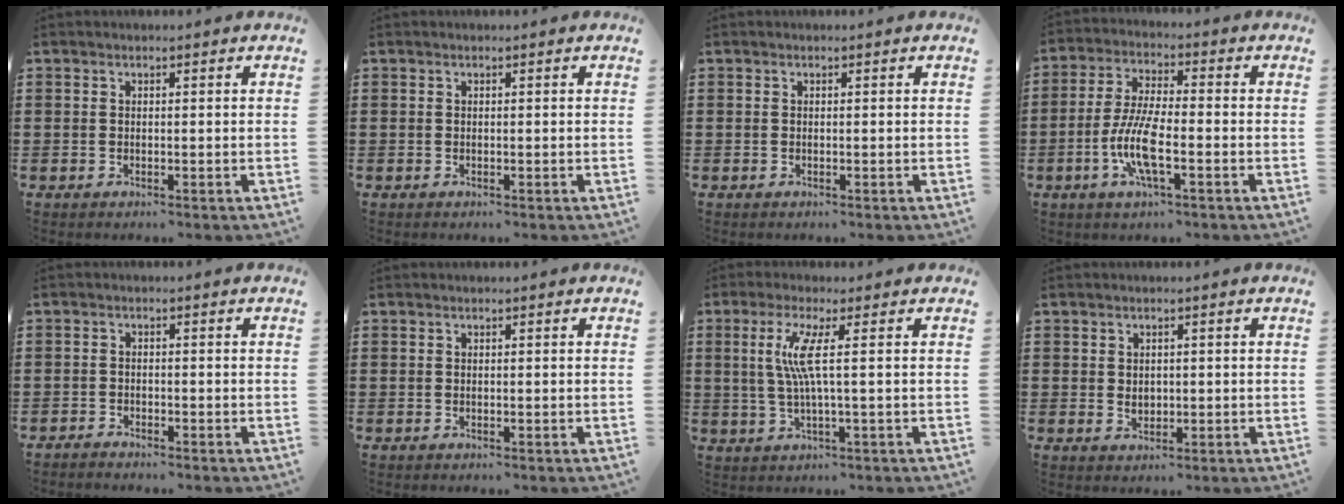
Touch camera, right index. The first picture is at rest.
{"total": 0.0}
{"total": 0.0}
{"total": 8.4, "force": [-2.7, 2.3, 7.7], "torque": [-0.173, -0.015, -0.056]}
{"total": 1.2, "force": [-1.2, 0.2, -0.1], "torque": [-0.001, 0.004, -0.025]}
{"total": 0.0}
{"total": 5.9, "force": [1.0, -0.6, 5.7], "torque": [-0.124, -0.014, 0.010]}
{"total": 1.5, "force": [0.2, 1.2, 0.8], "torque": [-0.017, 0.009, 0.003]}